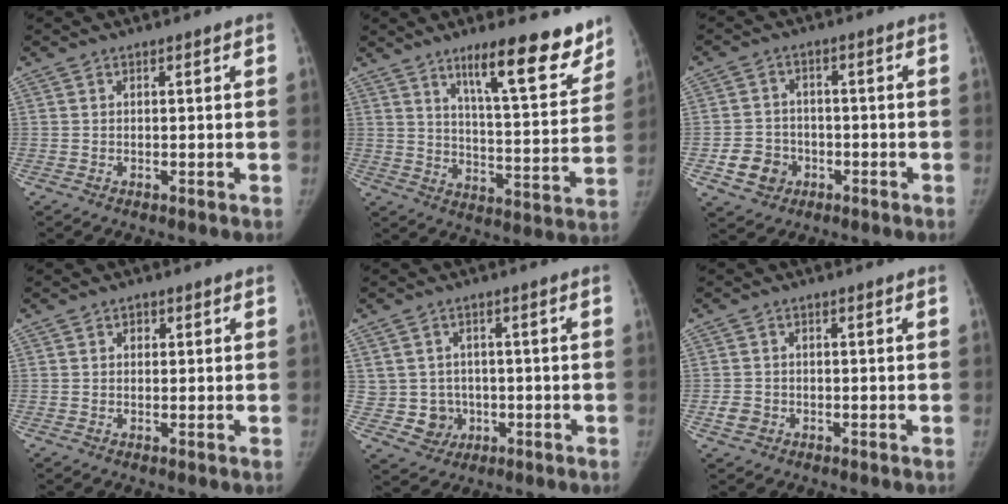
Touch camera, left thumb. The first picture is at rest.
{"total": 17.4, "force": [11.9, 4.3, 12.0], "torque": [-0.125, -0.076, 0.181]}
{"total": 6.7, "force": [-2.6, 5.8, 2.3], "torque": [-0.018, 0.019, -0.039]}
{"total": 1.3, "force": [0.4, 1.1, 0.6], "torque": [0.003, 0.002, 0.001]}
{"total": 6.0, "force": [-0.4, 5.9, 1.2], "torque": [0.010, 0.010, 0.003]}
{"total": 2.6, "force": [-1.0, 2.2, 1.0], "torque": [-0.012, 0.009, -0.016]}